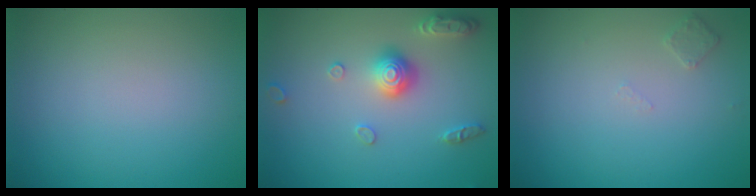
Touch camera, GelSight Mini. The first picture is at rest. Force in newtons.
{"total": 2.9, "press": 2.9, "slide": 0.2}
{"total": 1.0, "press": 1.0, "slide": 0.1}